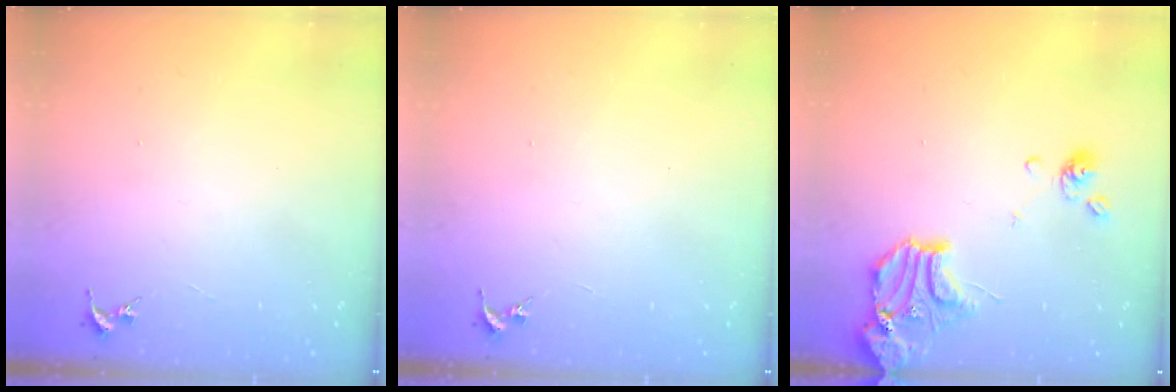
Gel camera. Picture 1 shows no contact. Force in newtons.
{"total": 0.0}
{"total": 14.9, "press": 14.7, "slide": 2.2}